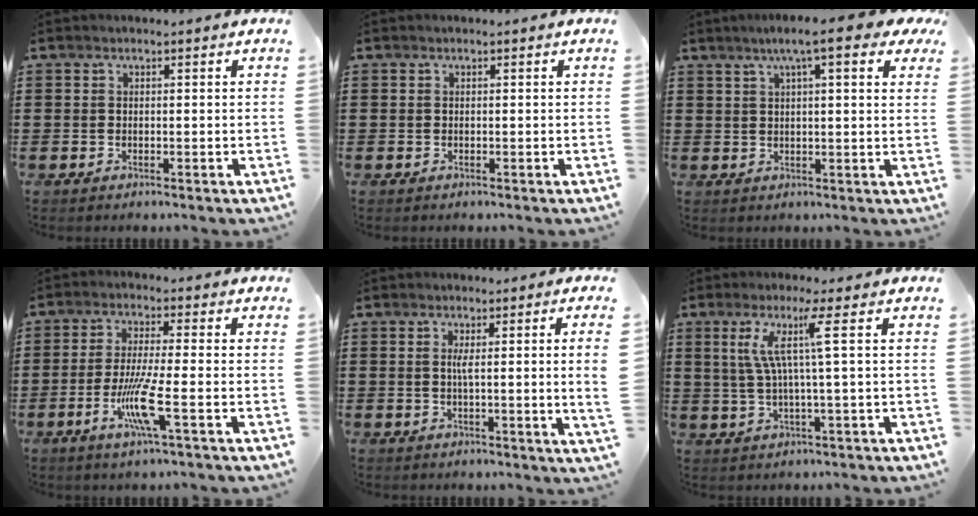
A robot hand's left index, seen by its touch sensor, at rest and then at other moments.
{"total": 0.0}
{"total": 7.4, "force": [4.7, 0.8, 5.6], "torque": [-0.094, -0.003, 0.076]}
{"total": 7.8, "force": [-2.8, 0.3, 7.2], "torque": [-0.152, -0.017, -0.058]}
{"total": 3.7, "force": [0.6, -0.6, 3.6], "torque": [-0.072, -0.007, 0.005]}
{"total": 7.5, "force": [2.0, -0.6, 7.2], "torque": [-0.154, -0.004, 0.024]}